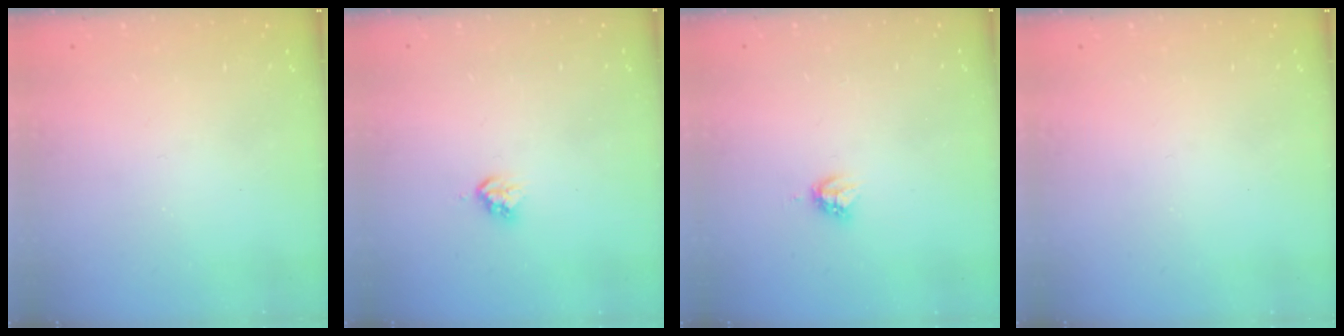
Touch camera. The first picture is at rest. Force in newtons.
{"total": 4.1, "press": 4.0, "slide": 0.3}
{"total": 4.1, "press": 4.0, "slide": 0.5}
{"total": 0.0}